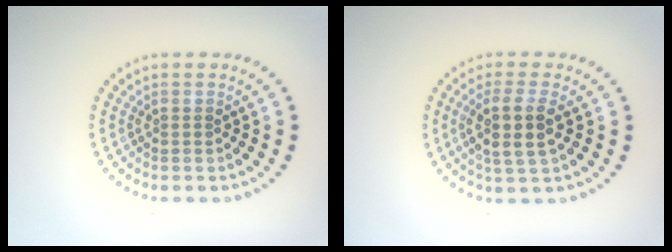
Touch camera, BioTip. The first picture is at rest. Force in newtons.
{"total": 3.5, "press": 3.2, "slide": 1.6}